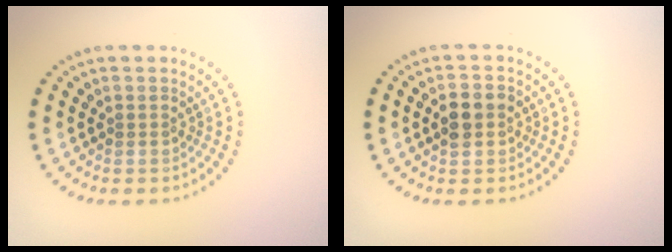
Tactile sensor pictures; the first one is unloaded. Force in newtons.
{"total": 3.0, "press": 3.0, "slide": 0.2}